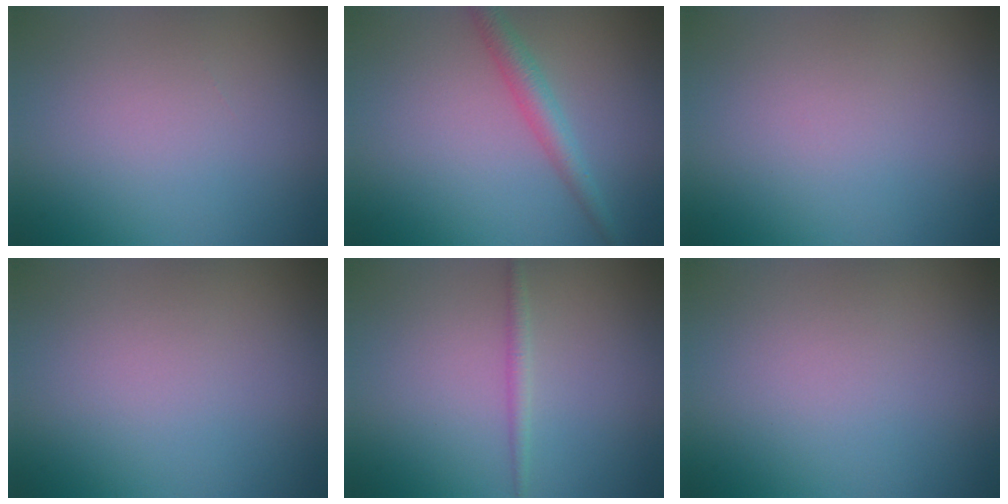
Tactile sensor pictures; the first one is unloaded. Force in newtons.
{"total": 2.5, "press": 2.5, "slide": 0.1}
{"total": 0.0}
{"total": 0.0}
{"total": 1.2, "press": 1.2, "slide": 0.0}
{"total": 0.0}